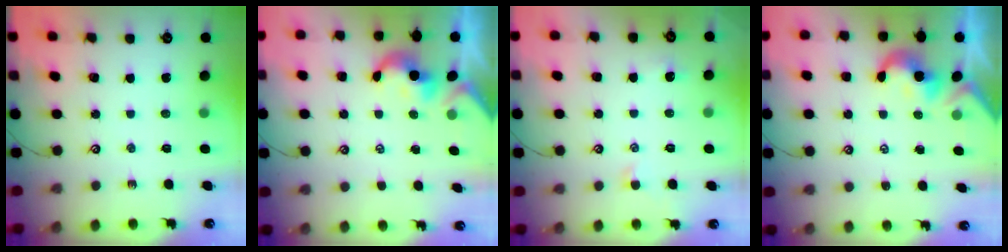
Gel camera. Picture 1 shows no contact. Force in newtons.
{"total": 1.1, "press": 1.0, "slide": 0.5}
{"total": 1.4, "press": 1.3, "slide": 0.5}
{"total": 2.1, "press": 2.0, "slide": 0.5}